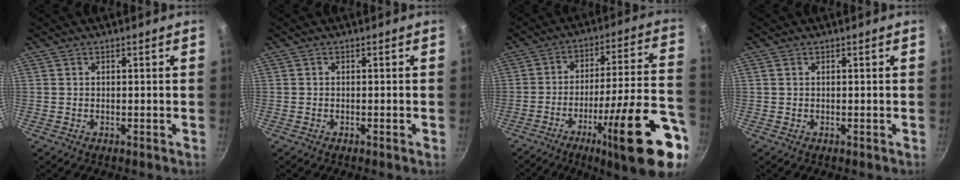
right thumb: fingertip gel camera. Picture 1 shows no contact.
{"total": 0.7, "force": [-0.4, 0.0, 0.6], "torque": [-0.018, 0.004, -0.007]}
{"total": 24.5, "force": [-11.4, 4.6, 21.2], "torque": [-0.271, 0.043, -0.172]}
{"total": 0.6, "force": [0.3, 0.4, 0.3], "torque": [-0.005, 0.002, 0.004]}